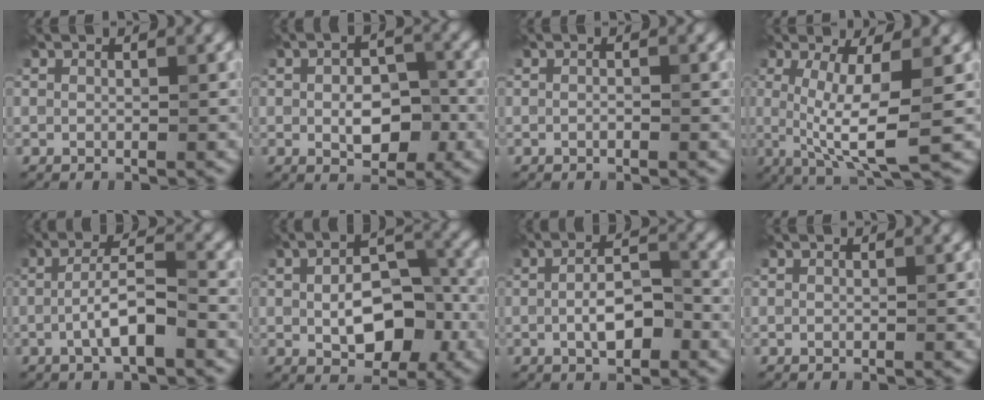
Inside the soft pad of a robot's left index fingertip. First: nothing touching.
{"total": 4.8, "force": [-0.7, 2.9, 3.8], "torque": [-0.064, -0.005, -0.009]}
{"total": 0.6, "force": [-0.2, 0.2, 0.5], "torque": [-0.011, -0.005, -0.005]}
{"total": 6.7, "force": [-0.1, 1.6, 6.5], "torque": [-0.120, -0.010, 0.000]}
{"total": 4.3, "force": [-1.4, 1.0, 3.9], "torque": [-0.072, 0.011, -0.030]}
{"total": 7.9, "force": [-1.0, 4.6, 6.4], "torque": [-0.108, -0.008, -0.010]}
{"total": 4.2, "force": [-1.0, 1.8, 3.6], "torque": [-0.068, 0.000, -0.019]}
{"total": 0.0}